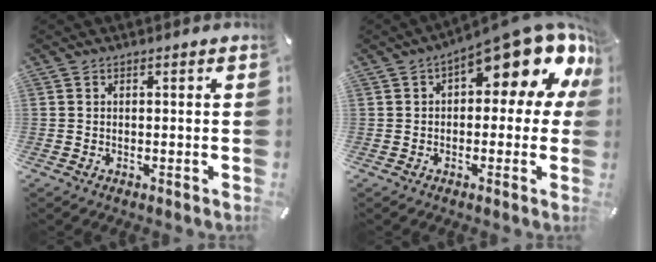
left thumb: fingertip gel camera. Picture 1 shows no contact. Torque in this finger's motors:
{"motor_torque": [2.11, 2.90, 1.57, -1.19, 0.28]}